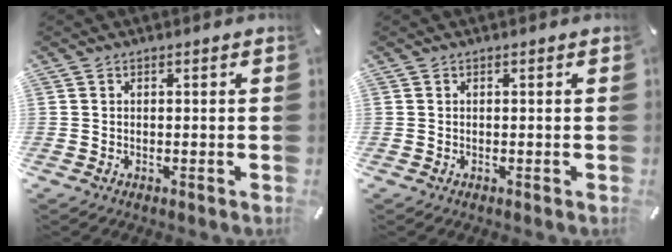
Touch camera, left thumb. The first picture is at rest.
{"total": 0.0}